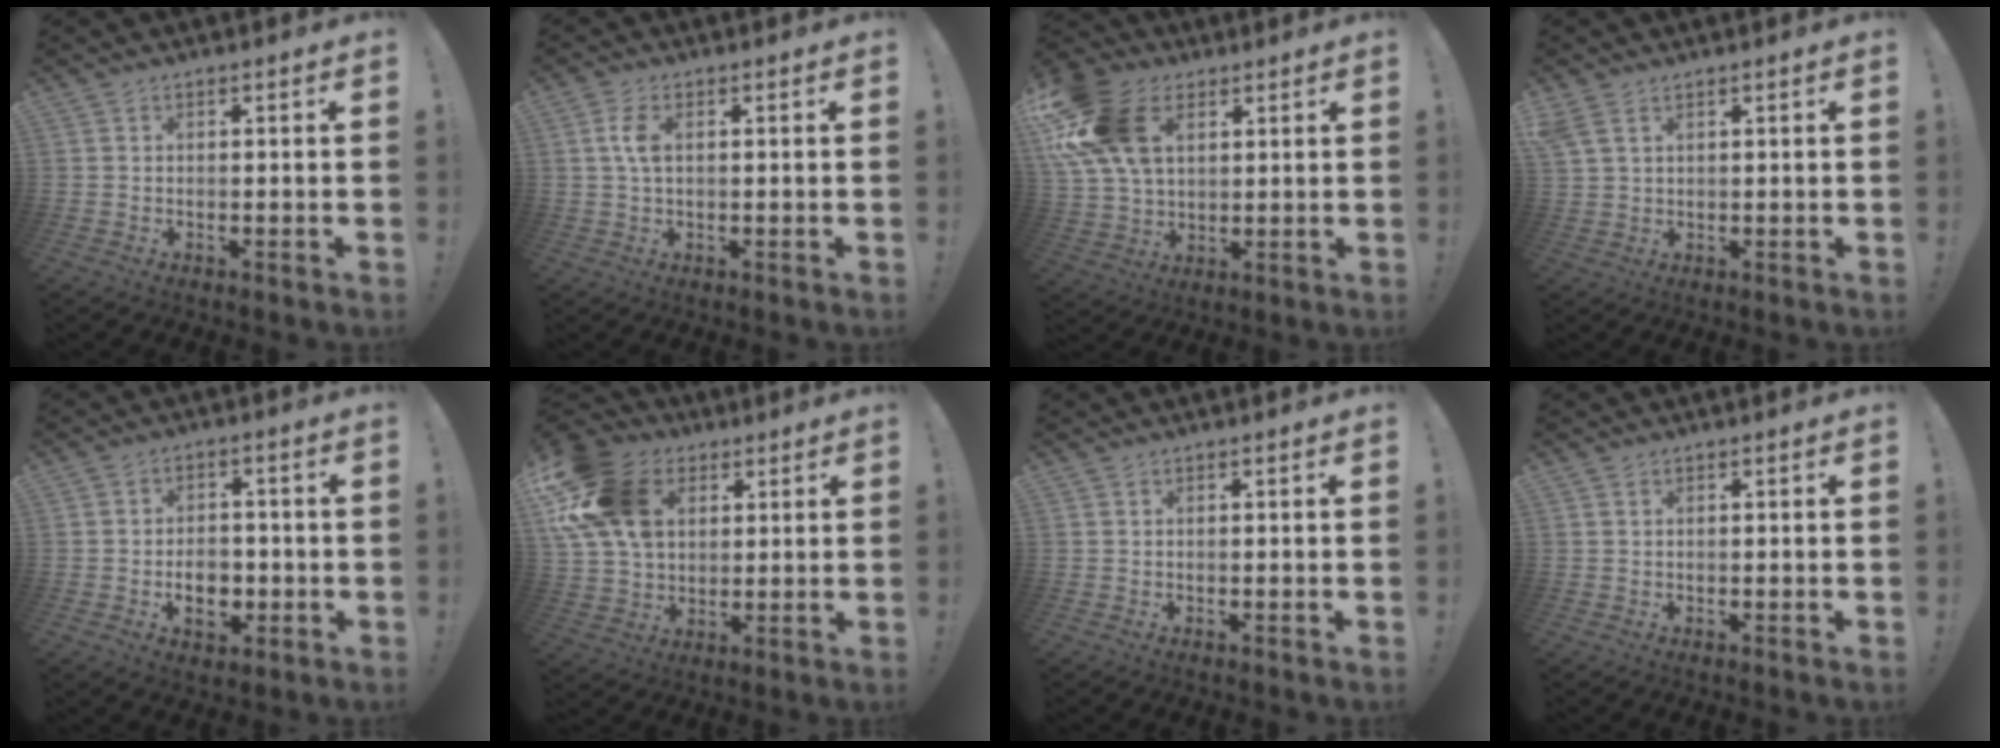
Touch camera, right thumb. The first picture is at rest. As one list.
[{"total": 4.7, "force": [0.8, 2.4, 4.0], "torque": [-0.072, 0.000, 0.008]}, {"total": 20.0, "force": [7.6, 13.2, 13.0], "torque": [-0.266, -0.019, 0.143]}, {"total": 4.0, "force": [2.3, 1.9, 2.6], "torque": [-0.060, -0.001, 0.049]}, {"total": 8.1, "force": [-2.4, 5.6, 5.3], "torque": [-0.075, 0.008, -0.041]}, {"total": 20.0, "force": [7.2, 14.5, 11.8], "torque": [-0.220, -0.014, 0.139]}, {"total": 0.0}, {"total": 0.0}]